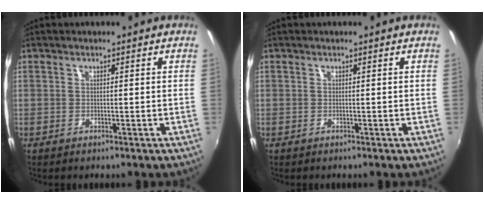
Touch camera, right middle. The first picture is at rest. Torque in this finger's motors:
{"motor_torque": [0.00, 0.00, 0.00, 0.00]}